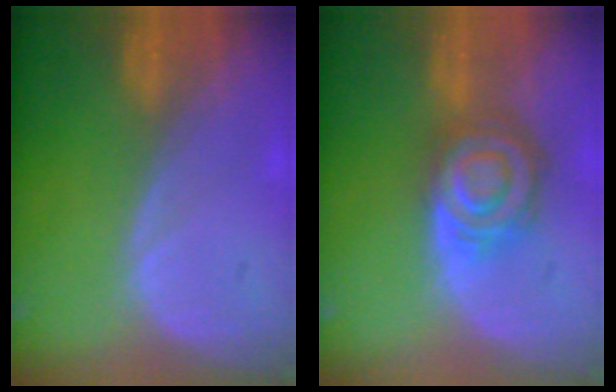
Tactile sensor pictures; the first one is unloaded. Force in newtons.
{"total": 8.0, "press": 7.1, "slide": 3.8}